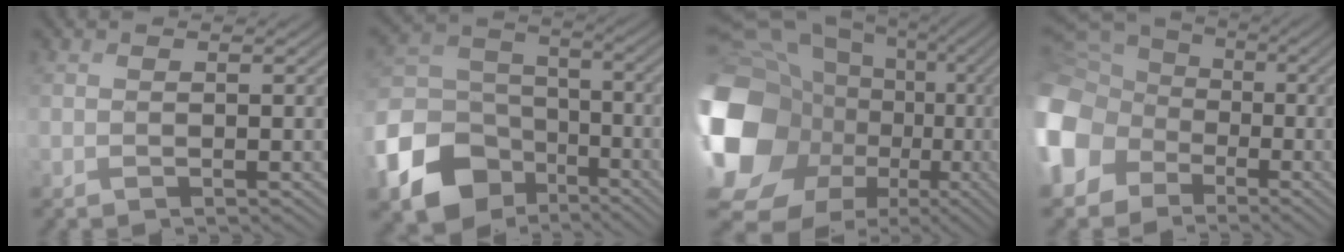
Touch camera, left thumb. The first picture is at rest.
{"total": 16.6, "force": [-8.4, 12.3, 7.2], "torque": [-0.233, -0.052, -0.144]}
{"total": 21.5, "force": [-2.4, 17.7, 11.8], "torque": [-0.322, -0.033, -0.038]}
{"total": 16.2, "force": [-4.2, 13.4, 8.0], "torque": [-0.253, -0.033, -0.100]}